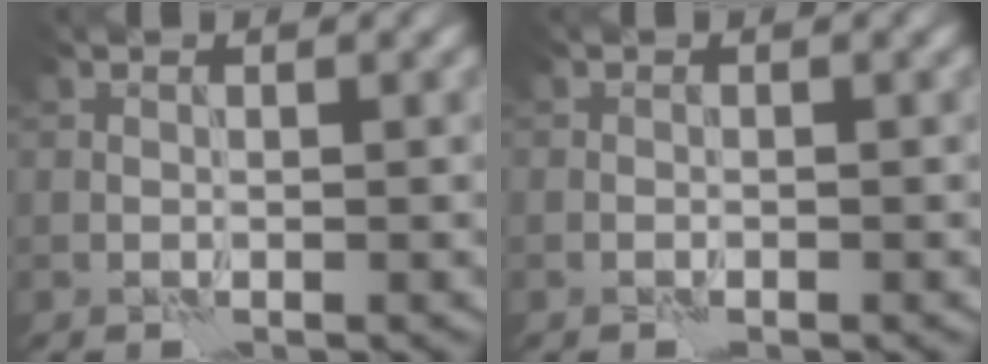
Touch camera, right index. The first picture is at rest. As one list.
[{"total": 0.0}]